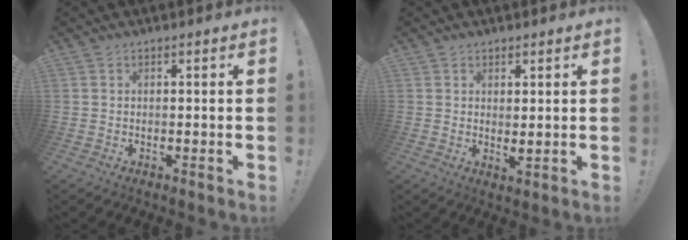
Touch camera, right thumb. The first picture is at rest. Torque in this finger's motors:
{"motor_torque": [-0.14, 0.00, 0.21, 0.11, 0.03]}